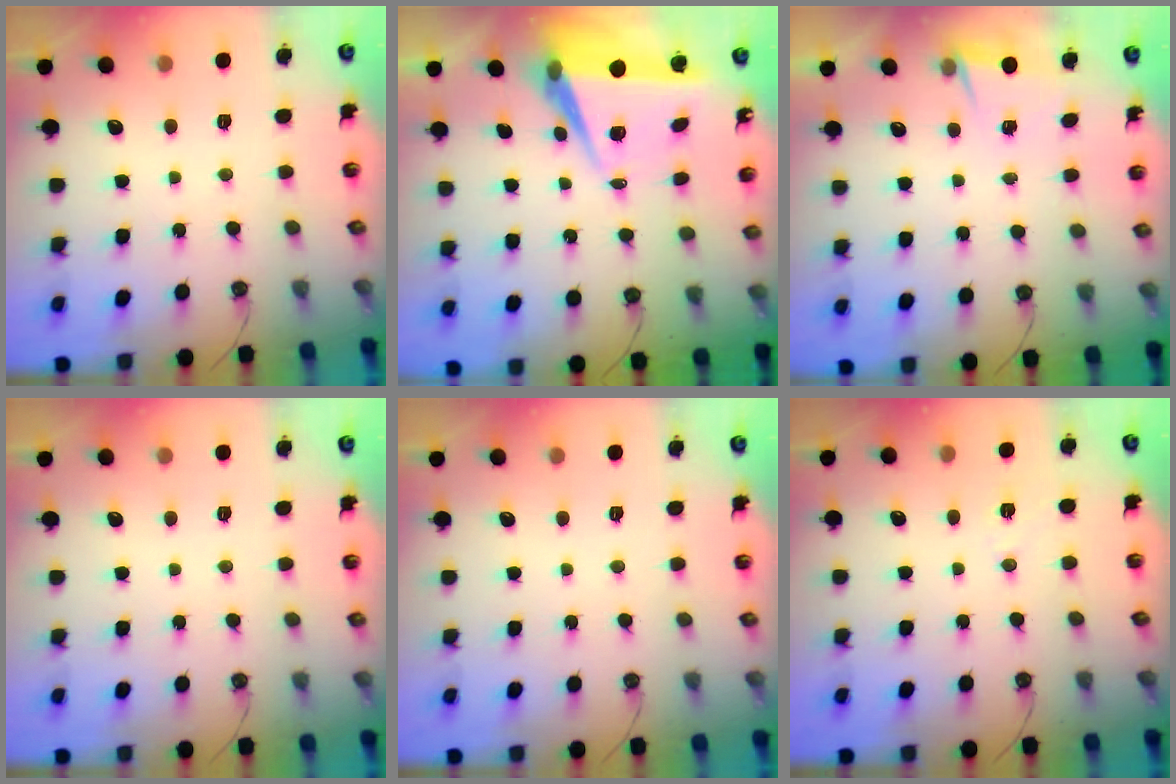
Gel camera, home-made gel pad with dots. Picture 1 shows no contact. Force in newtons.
{"total": 7.2, "press": 5.8, "slide": 4.3}
{"total": 2.4, "press": 2.2, "slide": 1.1}
{"total": 0.0}
{"total": 0.0}
{"total": 6.2, "press": 4.4, "slide": 4.4}